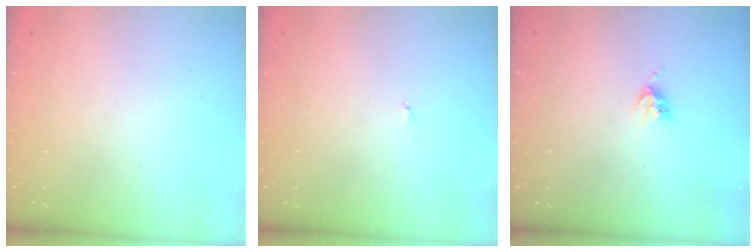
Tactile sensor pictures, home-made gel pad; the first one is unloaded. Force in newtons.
{"total": 2.9, "press": 2.9, "slide": 0.3}
{"total": 5.2, "press": 5.2, "slide": 0.6}